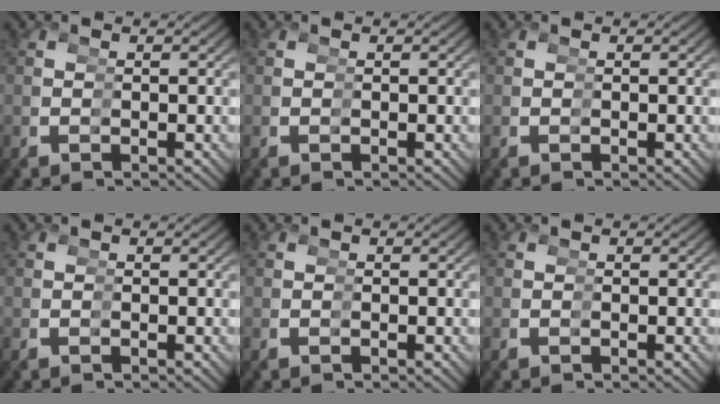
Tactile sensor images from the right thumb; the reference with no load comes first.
{"total": 0.0}
{"total": 0.0}
{"total": 0.0}
{"total": 0.0}
{"total": 0.0}